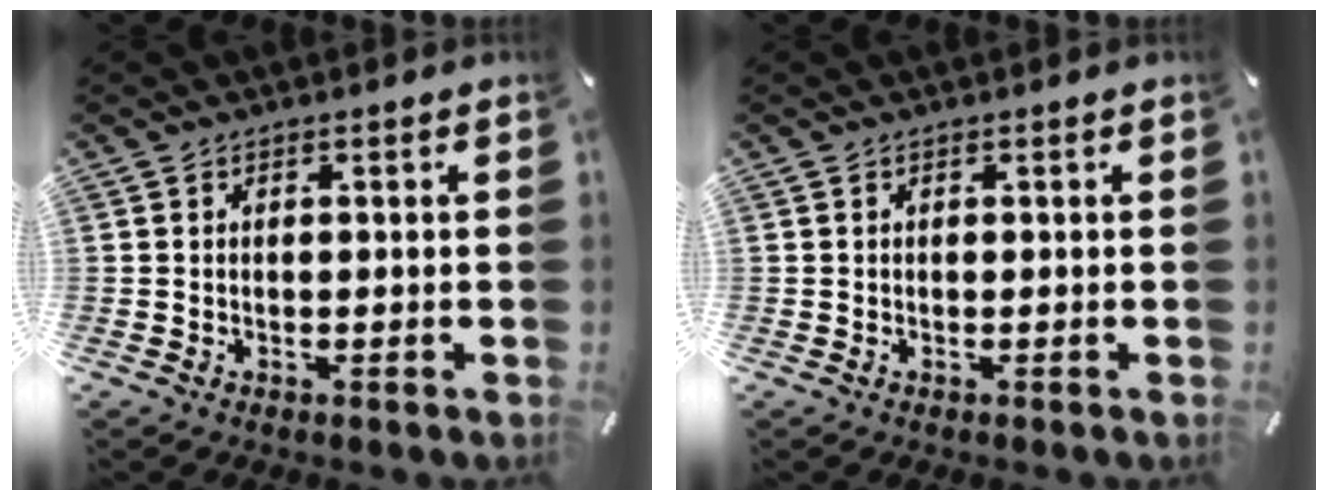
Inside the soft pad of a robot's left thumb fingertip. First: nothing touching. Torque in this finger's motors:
{"motor_torque": [0.00, 0.00, -0.05, 0.05, -0.02]}